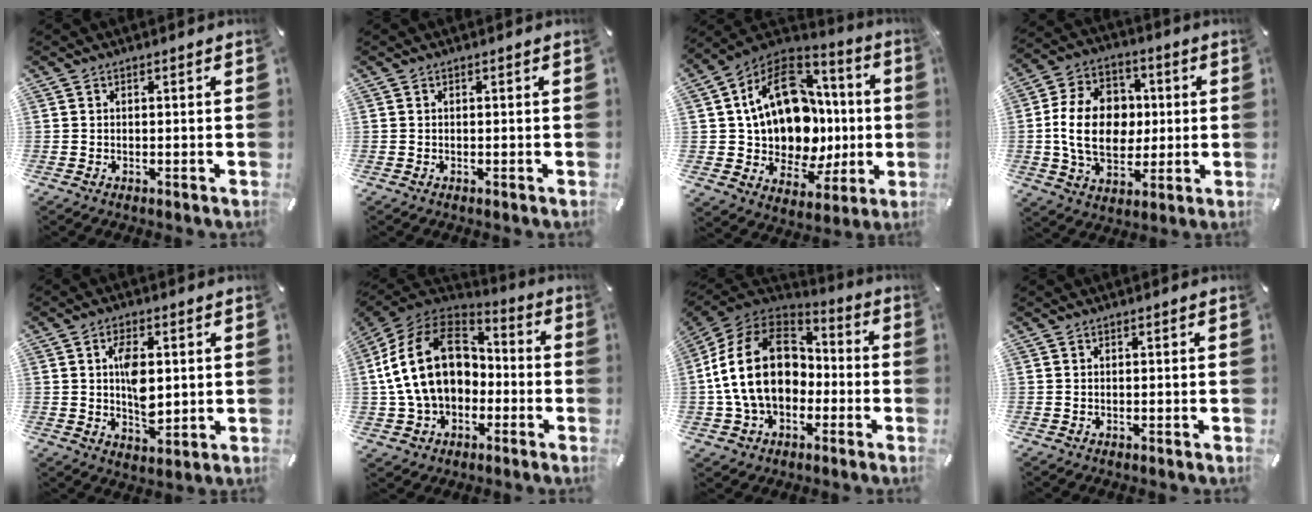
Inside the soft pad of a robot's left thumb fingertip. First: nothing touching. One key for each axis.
{"total": 0.0}
{"total": 20.4, "fx": 3.2, "fy": 15.2, "fz": 13.1, "tx": -0.240, "ty": -0.020, "tz": 0.061}
{"total": 16.3, "fx": -0.2, "fy": 12.4, "fz": 10.6, "tx": -0.215, "ty": 0.019, "tz": -0.003}
{"total": 8.1, "fx": 1.3, "fy": 4.7, "fz": 6.5, "tx": -0.120, "ty": -0.002, "tz": 0.016}
{"total": 20.4, "fx": 1.0, "fy": 15.4, "fz": 13.4, "tx": -0.279, "ty": 0.023, "tz": 0.017}
{"total": 20.5, "fx": -0.9, "fy": 15.5, "fz": 13.4, "tx": -0.277, "ty": 0.028, "tz": -0.015}
{"total": 0.0}